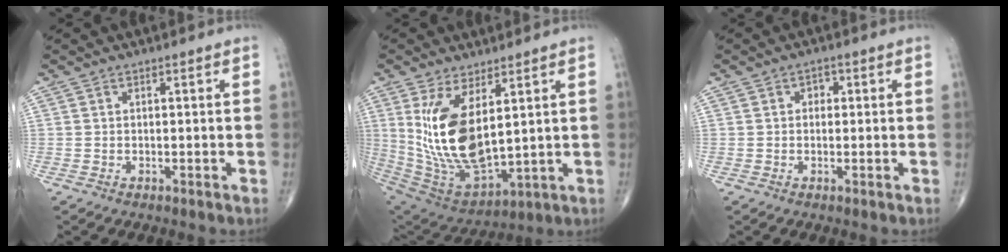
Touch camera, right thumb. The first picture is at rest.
{"total": 16.7, "force": [4.2, 7.5, 14.4], "torque": [-0.281, -0.032, 0.106]}
{"total": 1.6, "force": [0.3, 1.3, 0.9], "torque": [-0.002, 0.004, 0.000]}